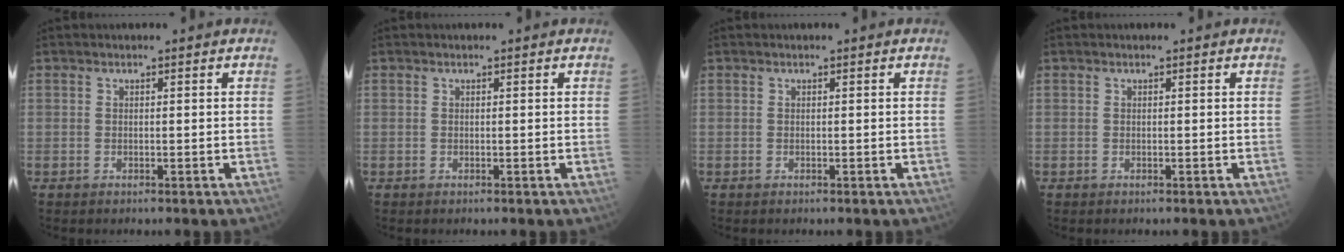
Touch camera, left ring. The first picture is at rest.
{"total": 0.0}
{"total": 0.0}
{"total": 0.0}